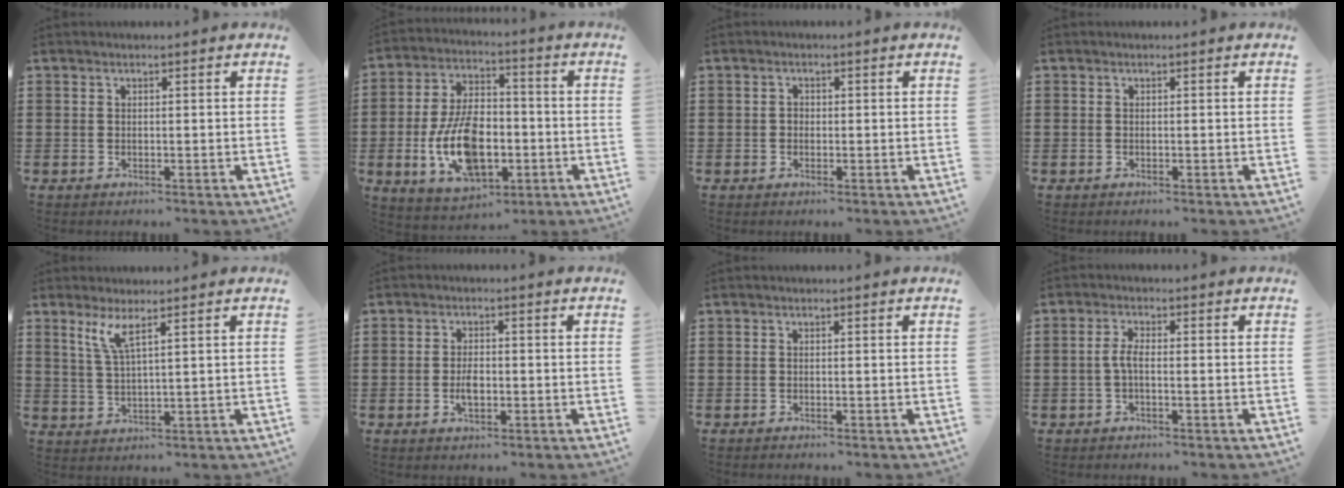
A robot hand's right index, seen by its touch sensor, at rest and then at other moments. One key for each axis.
{"total": 12.8, "fx": -3.1, "fy": 7.1, "fz": 10.2, "tx": -0.212, "ty": 0.001, "tz": -0.054}
{"total": 0.9, "fx": -0.2, "fy": 0.8, "fz": 0.4, "tx": -0.010, "ty": 0.002, "tz": -0.005}
{"total": 0.0}
{"total": 4.0, "fx": 2.4, "fy": 0.3, "fz": 3.1, "tx": -0.071, "ty": 0.001, "tz": 0.041}
{"total": 2.8, "fx": -0.6, "fy": 1.5, "fz": 2.3, "tx": -0.043, "ty": 0.002, "tz": -0.009}
{"total": 0.0}
{"total": 2.7, "fx": -0.7, "fy": 0.8, "fz": 2.5, "tx": -0.068, "ty": -0.006, "tz": -0.021}